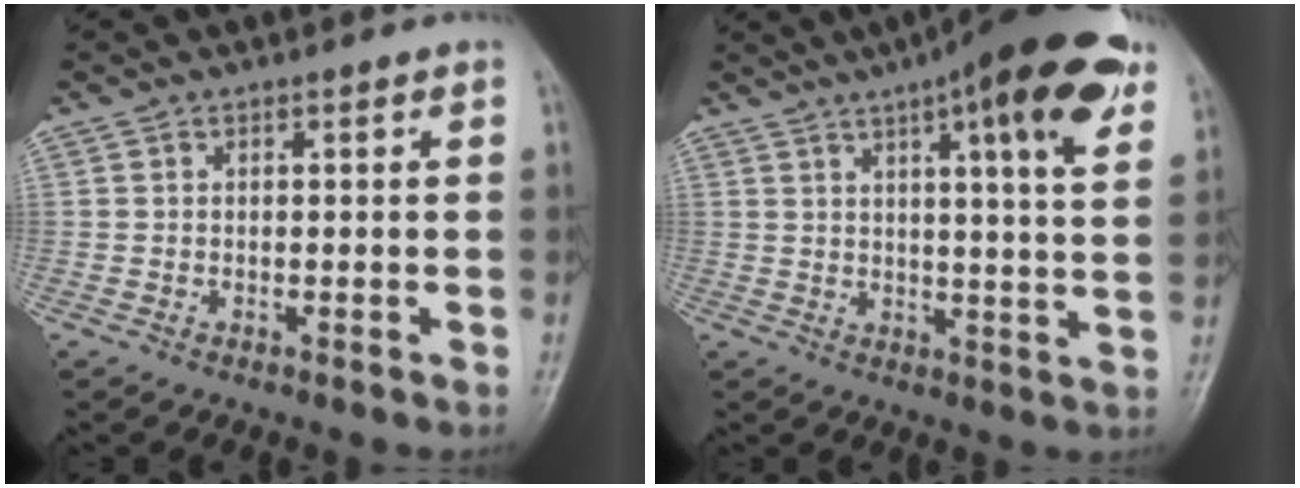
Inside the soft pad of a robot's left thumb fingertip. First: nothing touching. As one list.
[{"total": 18.2, "force": [9.6, 3.7, 15.0], "torque": [-0.196, -0.018, 0.126]}]